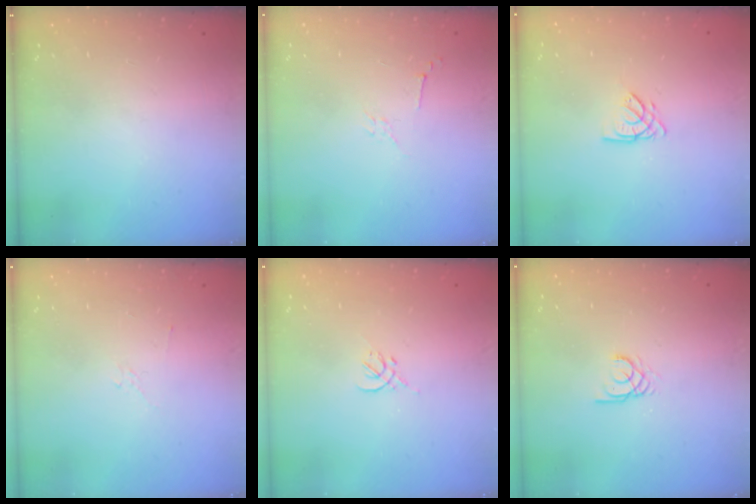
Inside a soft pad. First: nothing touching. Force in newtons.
{"total": 3.5, "press": 3.5, "slide": 0.8}
{"total": 2.7, "press": 2.7, "slide": 0.3}
{"total": 3.1, "press": 3.0, "slide": 0.8}
{"total": 0.0}
{"total": 2.0, "press": 2.0, "slide": 0.2}